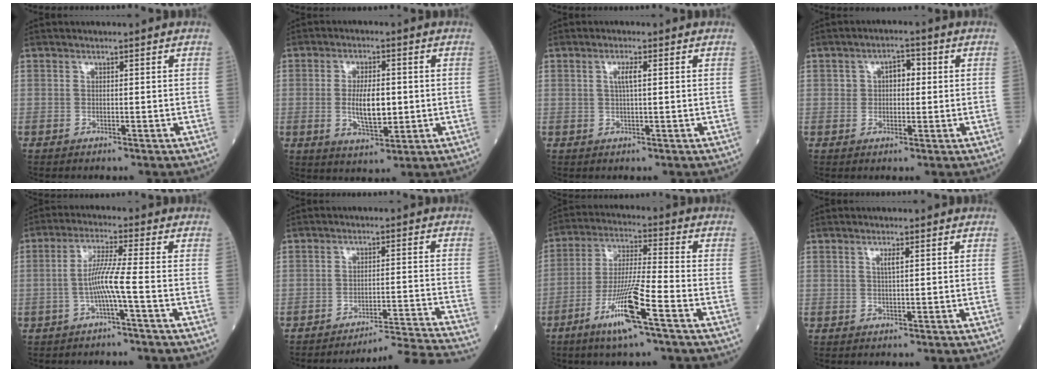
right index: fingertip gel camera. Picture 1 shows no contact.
{"total": 7.0, "force": [-0.3, 2.5, 6.5], "torque": [-0.119, -0.006, -0.003]}
{"total": 2.2, "force": [0.5, 0.2, 2.1], "torque": [-0.044, 0.001, 0.009]}
{"total": 3.9, "force": [0.8, 2.5, 2.9], "torque": [-0.043, 0.017, 0.012]}
{"total": 5.5, "force": [-1.6, -1.0, 5.1], "torque": [-0.103, 0.008, -0.032]}
{"total": 12.2, "force": [-11.5, -4.2, 0.6], "torque": [0.016, -0.010, -0.163]}
{"total": 11.6, "force": [-5.8, -0.1, 10.0], "torque": [-0.196, -0.016, -0.112]}
{"total": 1.3, "force": [0.5, 0.0, 1.2], "torque": [-0.027, -0.001, 0.008]}